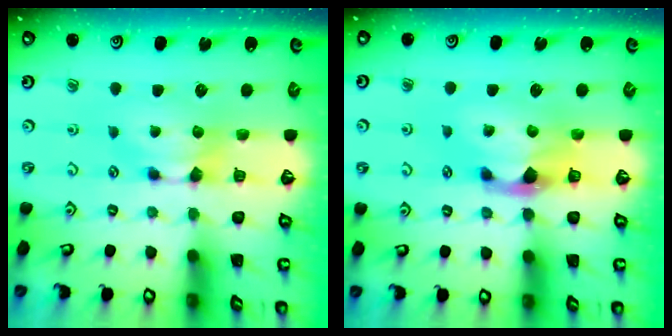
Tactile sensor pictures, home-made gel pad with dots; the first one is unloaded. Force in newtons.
{"total": 3.0, "press": 2.6, "slide": 1.4}